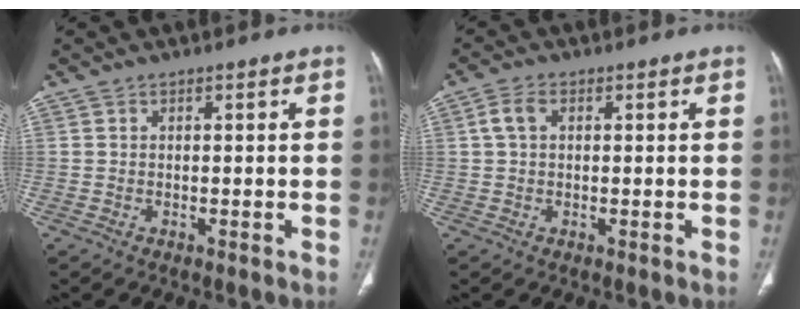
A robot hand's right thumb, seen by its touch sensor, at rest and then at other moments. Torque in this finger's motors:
{"motor_torque": [-0.09, 0.09, 0.38, -0.32, 0.00]}